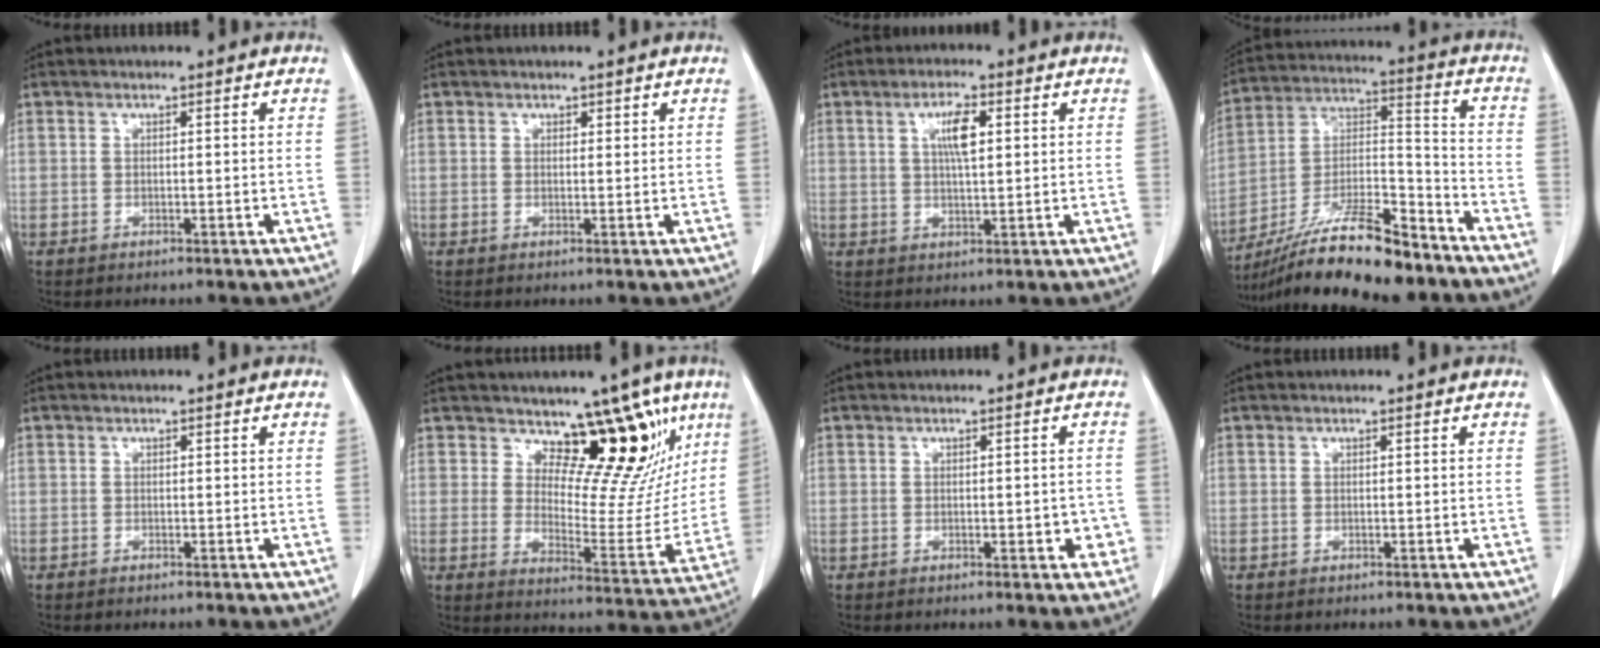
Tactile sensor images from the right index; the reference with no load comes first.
{"total": 0.6, "force": [0.5, 0.4, 0.1], "torque": [0.003, -0.003, 0.004]}
{"total": 4.9, "force": [1.5, 1.0, 4.6], "torque": [-0.085, 0.002, 0.029]}
{"total": 19.3, "force": [-15.7, 3.0, 10.8], "torque": [-0.203, 0.000, -0.279]}
{"total": 0.0}
{"total": 13.3, "force": [8.9, 6.0, 7.9], "torque": [-0.079, -0.018, 0.124]}
{"total": 2.4, "force": [-0.7, 1.2, 2.0], "torque": [-0.013, 0.007, -0.002]}
{"total": 0.0}